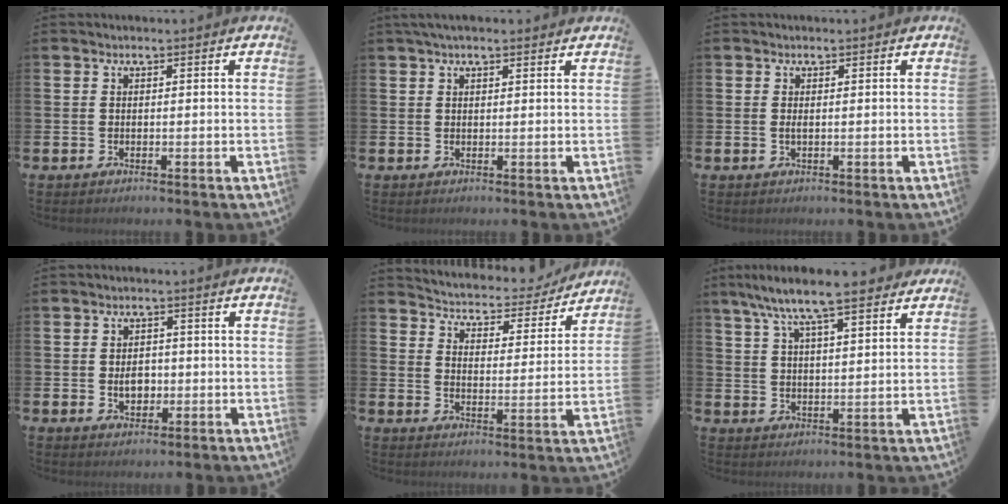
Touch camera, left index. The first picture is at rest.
{"total": 2.0, "force": [1.6, 0.6, 1.1], "torque": [-0.021, 0.008, 0.028]}
{"total": 0.6, "force": [0.0, 0.1, 0.6], "torque": [-0.016, 0.002, 0.002]}
{"total": 3.2, "force": [-0.4, 2.4, 2.2], "torque": [-0.026, 0.000, -0.014]}
{"total": 4.4, "force": [4.2, 1.3, 0.2], "torque": [-0.024, -0.043, 0.064]}
{"total": 9.4, "force": [8.2, 1.4, 4.3], "torque": [-0.104, -0.029, 0.148]}